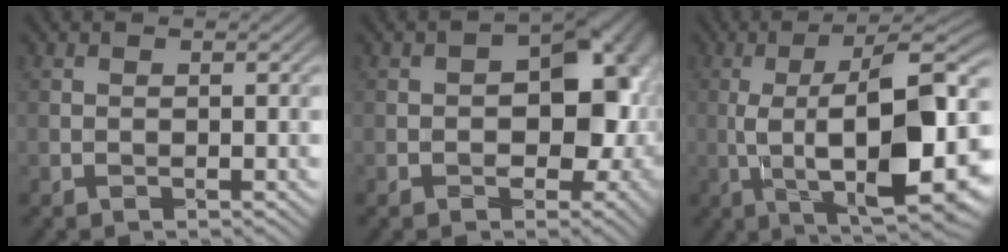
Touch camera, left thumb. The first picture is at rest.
{"total": 11.1, "force": [-0.5, 7.6, 8.0], "torque": [-0.071, -0.012, -0.001]}
{"total": 14.7, "force": [-0.8, 4.2, 14.0], "torque": [-0.223, 0.016, -0.013]}